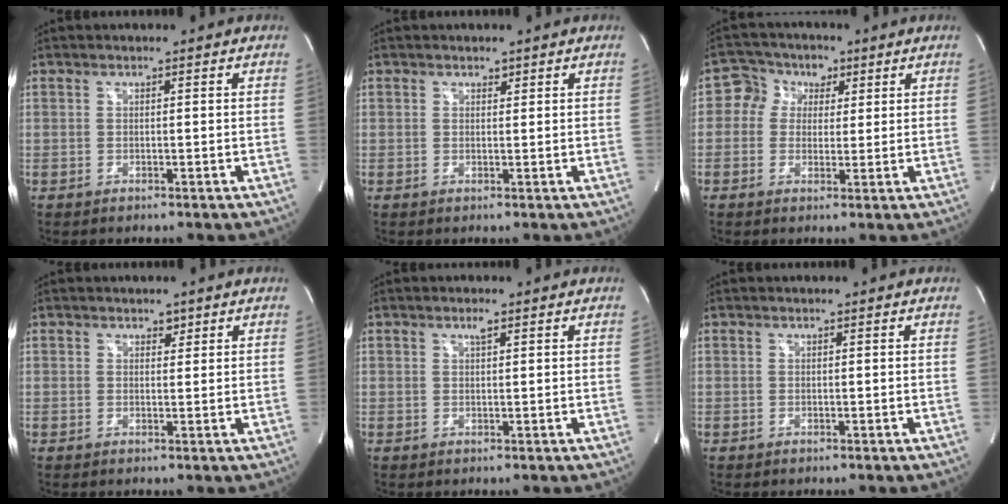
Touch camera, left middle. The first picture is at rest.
{"total": 0.8, "force": [0.6, 0.5, 0.2], "torque": [-0.004, 0.001, 0.008]}
{"total": 5.6, "force": [1.5, 5.1, 1.9], "torque": [-0.032, 0.030, 0.025]}
{"total": 1.3, "force": [0.9, 0.9, 0.4], "torque": [-0.004, 0.001, 0.013]}
{"total": 1.1, "force": [0.7, 0.3, 0.8], "torque": [-0.017, 0.001, 0.013]}
{"total": 0.0}